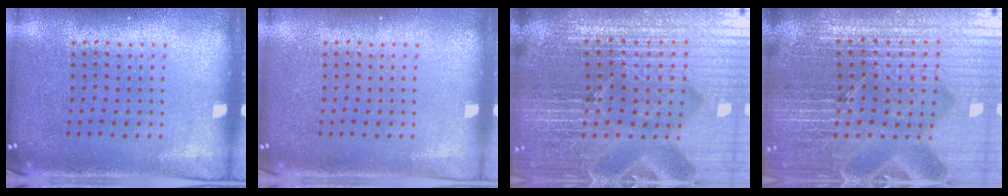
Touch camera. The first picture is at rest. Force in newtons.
{"total": 0.0}
{"total": 7.2, "press": 6.2, "slide": 3.5}
{"total": 7.2, "press": 6.2, "slide": 3.5}